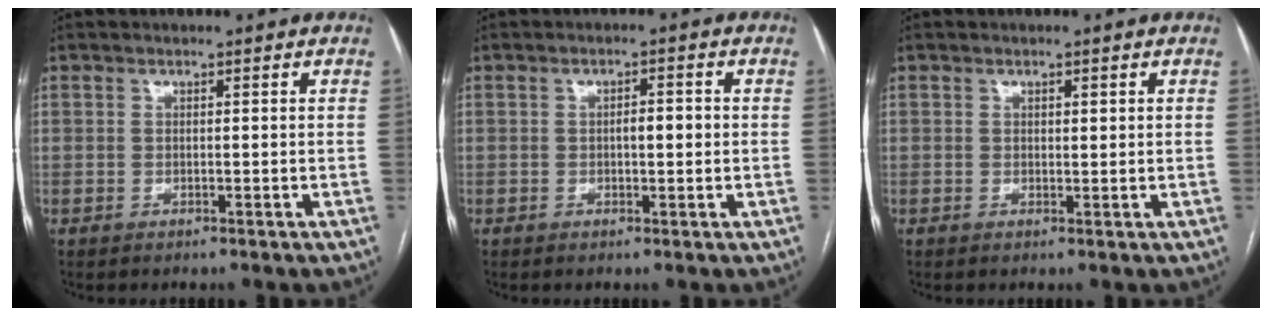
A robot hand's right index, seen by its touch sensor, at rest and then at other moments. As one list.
[{"total": 2.7, "force": [-0.1, 0.9, 2.5], "torque": [-0.038, 0.006, -0.001]}, {"total": 1.1, "force": [0.4, 0.4, 0.9], "torque": [-0.011, 0.000, 0.006]}]